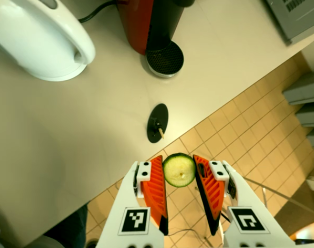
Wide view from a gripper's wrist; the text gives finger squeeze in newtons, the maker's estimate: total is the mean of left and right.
{"total": 8.3, "left": 8.0, "right": 8.5}